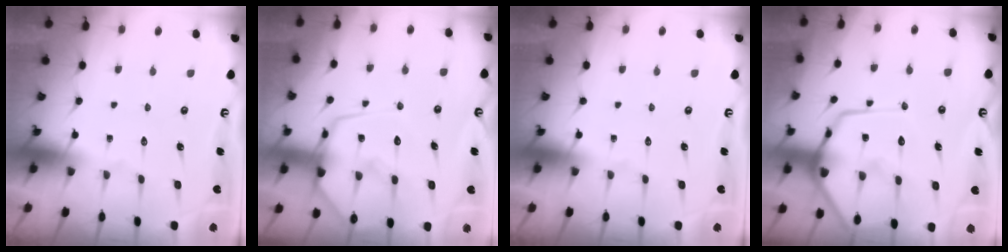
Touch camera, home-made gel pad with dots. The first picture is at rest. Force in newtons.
{"total": 14.1, "press": 14.0, "slide": 1.5}
{"total": 0.0}
{"total": 17.2, "press": 17.1, "slide": 1.5}